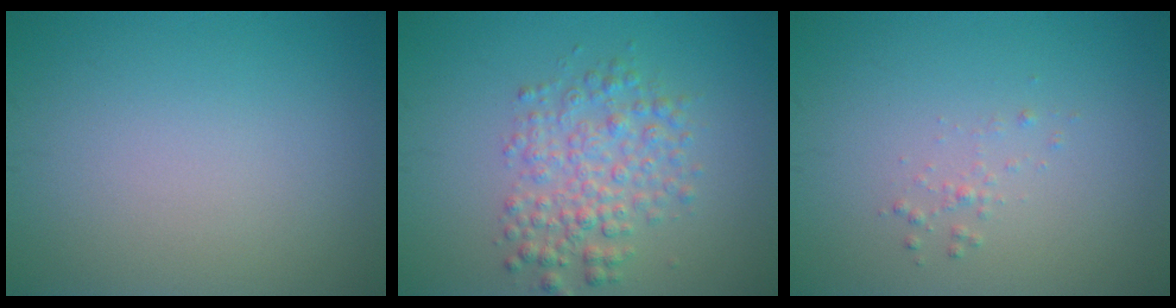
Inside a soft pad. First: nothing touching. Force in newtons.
{"total": 3.9, "press": 3.9, "slide": 0.0}
{"total": 0.7, "press": 0.7, "slide": 0.1}